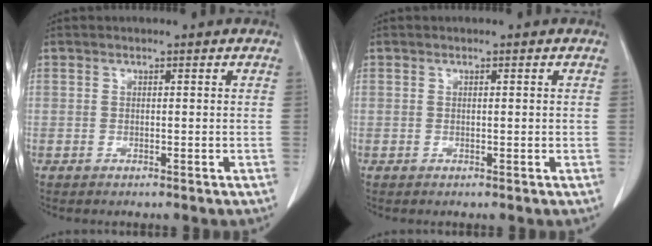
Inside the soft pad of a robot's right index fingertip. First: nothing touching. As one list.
[{"total": 0.5, "force": [0.0, 0.1, 0.5], "torque": [-0.010, -0.001, 0.002]}]